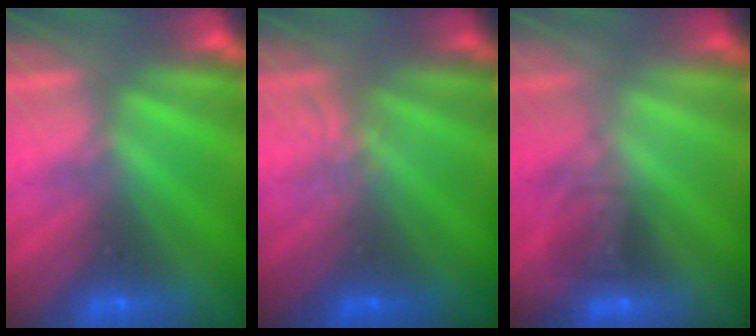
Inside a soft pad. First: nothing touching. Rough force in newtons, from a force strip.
{"total": 1.8}
{"total": 1.7}